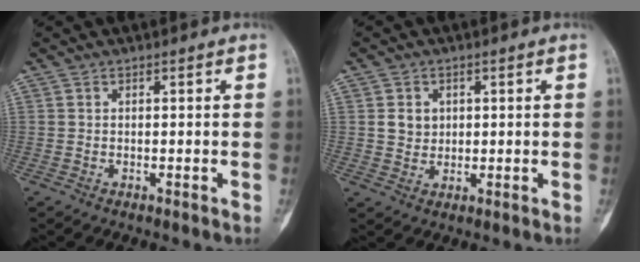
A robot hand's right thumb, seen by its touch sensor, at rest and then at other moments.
{"total": 3.7, "force": [0.9, 3.2, 1.6], "torque": [-0.010, -0.003, 0.018]}